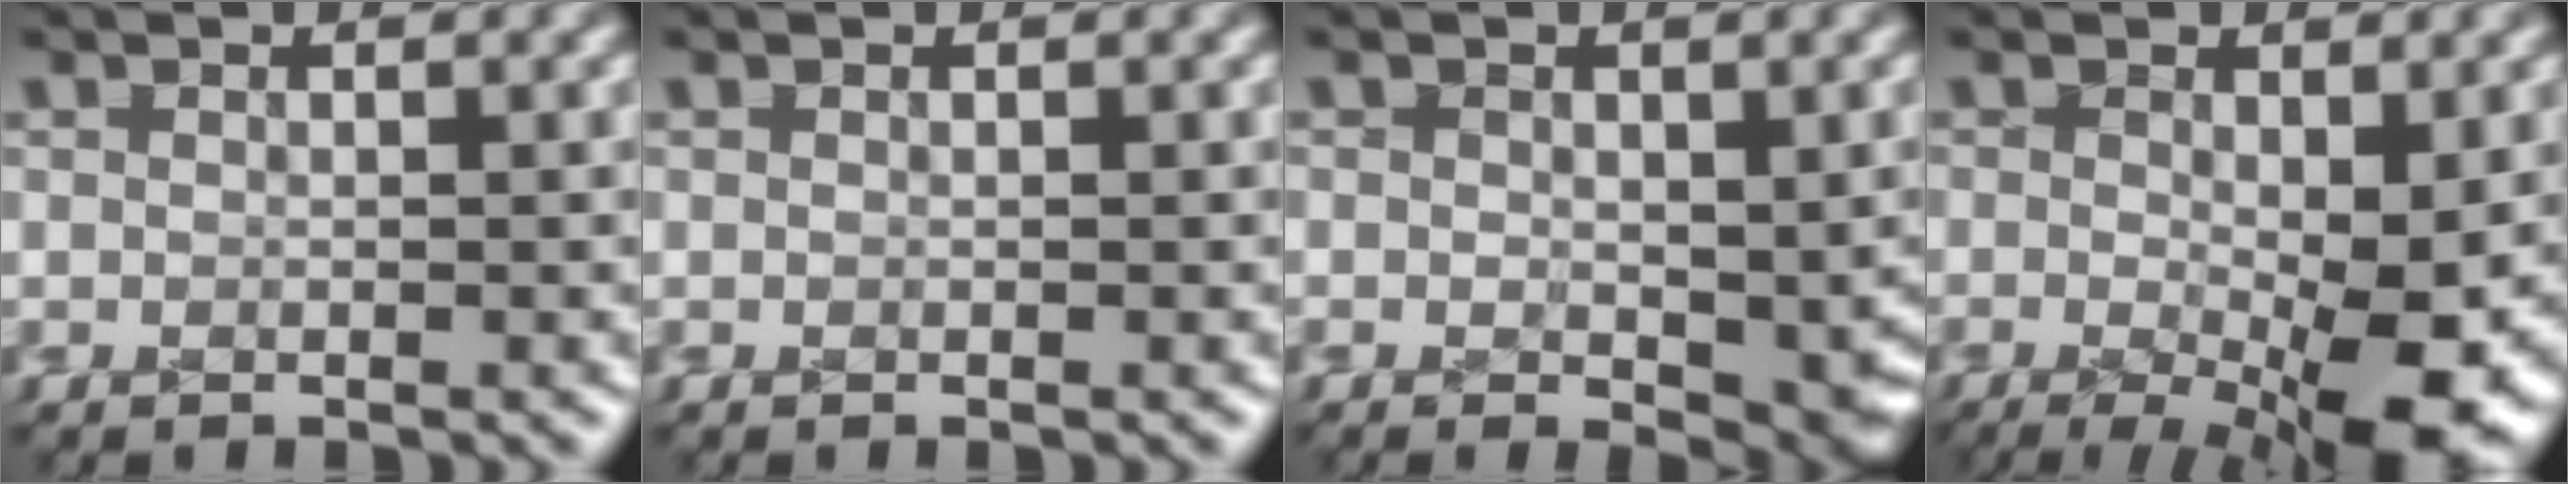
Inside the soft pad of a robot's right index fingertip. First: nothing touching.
{"total": 0.0}
{"total": 2.6, "force": [-0.8, 1.2, 2.1], "torque": [-0.033, -0.018, -0.006]}
{"total": 9.0, "force": [-2.3, 3.7, 7.9], "torque": [-0.103, -0.046, -0.011]}